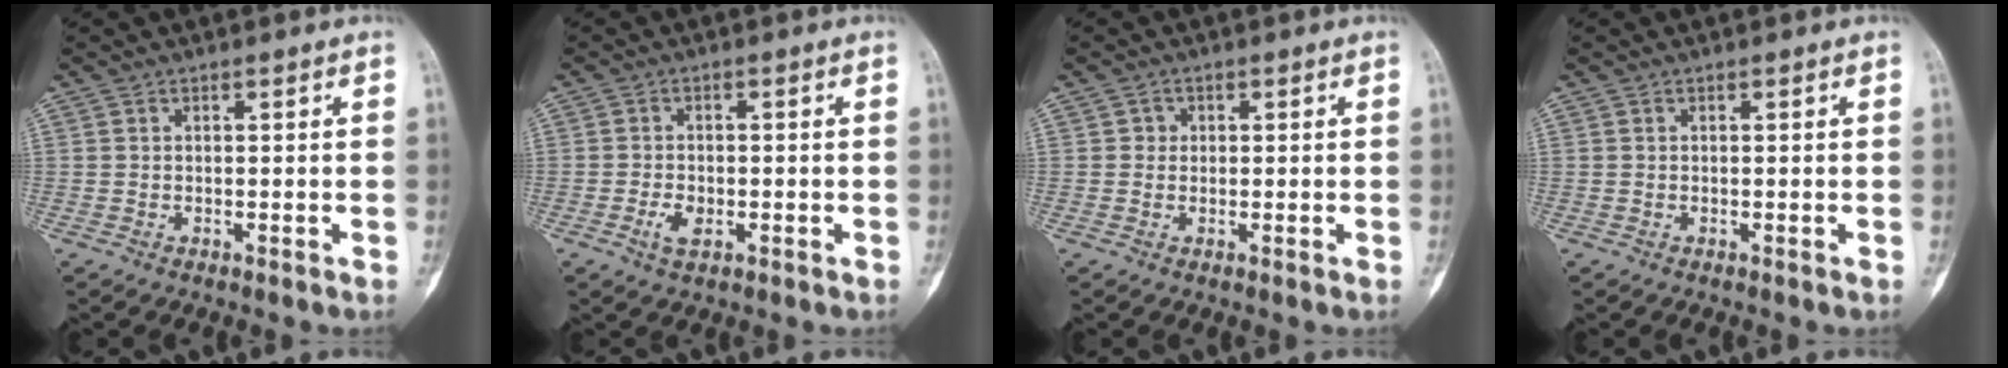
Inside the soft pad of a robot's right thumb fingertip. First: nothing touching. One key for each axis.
{"total": 3.2, "fx": -1.2, "fy": 1.9, "fz": 2.3, "tx": -0.044, "ty": 0.004, "tz": -0.020}
{"total": 1.4, "fx": 0.2, "fy": 1.3, "fz": 0.3, "tx": 0.004, "ty": 0.004, "tz": 0.000}
{"total": 0.0}